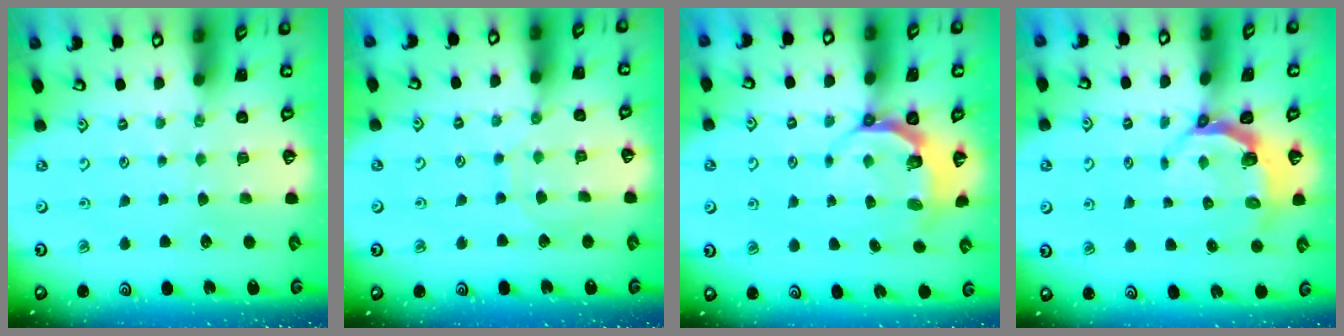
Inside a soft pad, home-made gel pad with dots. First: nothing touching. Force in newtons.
{"total": 6.3, "press": 6.3, "slide": 0.3}
{"total": 6.2, "press": 5.3, "slide": 3.3}
{"total": 4.4, "press": 3.1, "slide": 3.2}